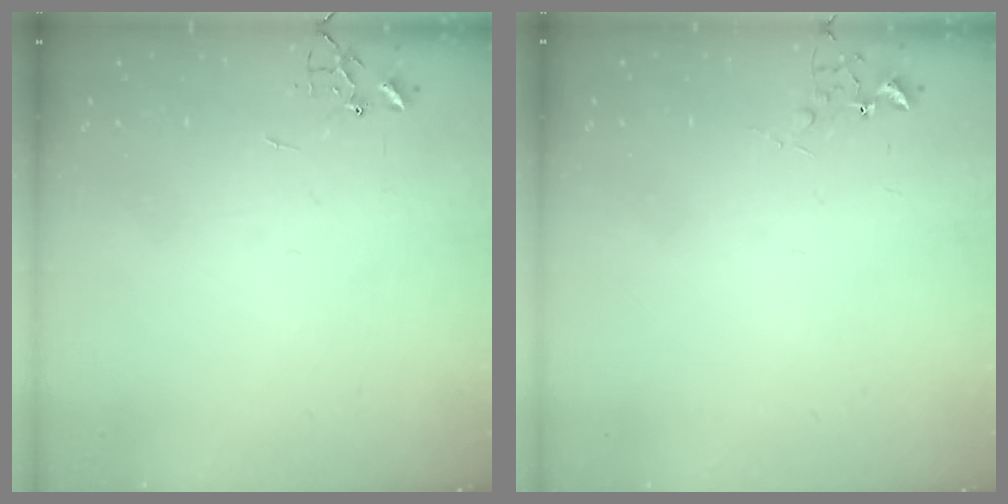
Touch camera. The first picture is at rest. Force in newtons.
{"total": 6.6, "press": 6.6, "slide": 0.8}